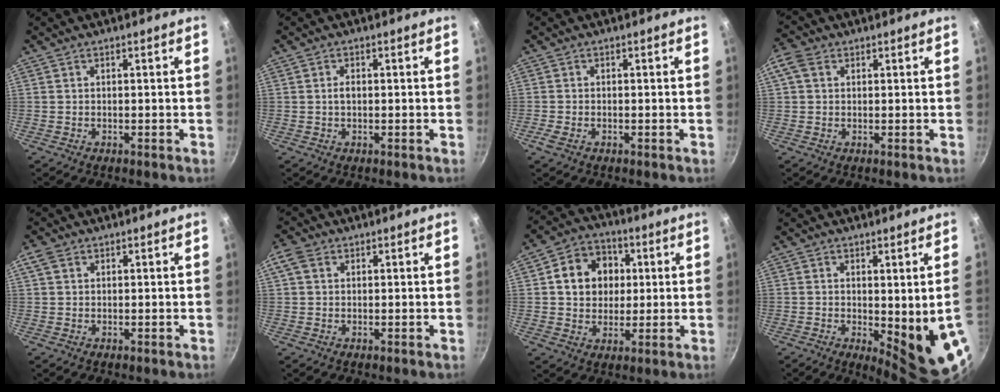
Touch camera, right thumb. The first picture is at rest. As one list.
[{"total": 1.5, "force": [0.1, 0.9, 1.2], "torque": [-0.019, 0.006, 0.001]}, {"total": 1.7, "force": [-0.8, 1.0, 1.2], "torque": [-0.031, 0.001, -0.017]}, {"total": 4.0, "force": [1.3, 3.0, 2.4], "torque": [-0.047, 0.010, 0.018]}, {"total": 2.6, "force": [1.1, 1.8, 1.5], "torque": [-0.029, 0.004, 0.020]}, {"total": 3.6, "force": [1.2, 2.7, 2.1], "torque": [-0.041, 0.008, 0.019]}, {"total": 11.8, "force": [2.3, 10.0, 5.8], "torque": [-0.063, 0.010, 0.031]}, {"total": 10.3, "force": [-0.9, 2.6, 10.0], "torque": [-0.111, -0.022, -0.001]}]